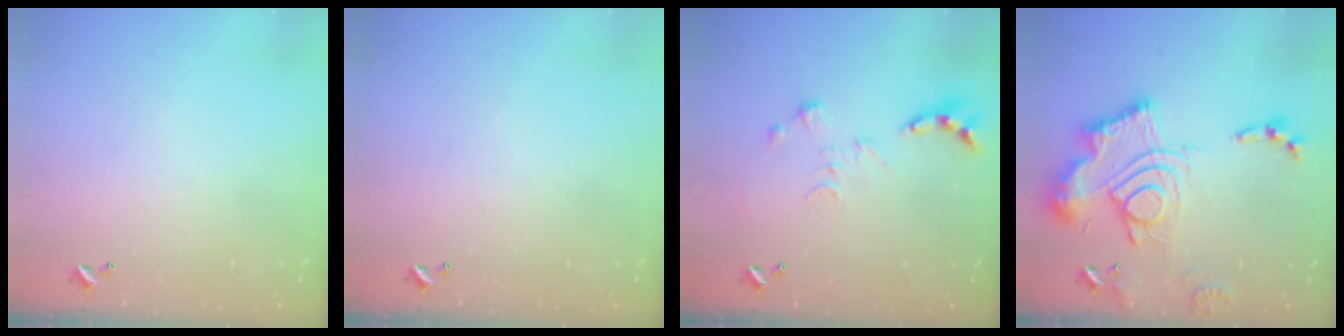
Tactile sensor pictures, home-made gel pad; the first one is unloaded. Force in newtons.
{"total": 0.0}
{"total": 0.0}
{"total": 19.5, "press": 19.4, "slide": 2.0}